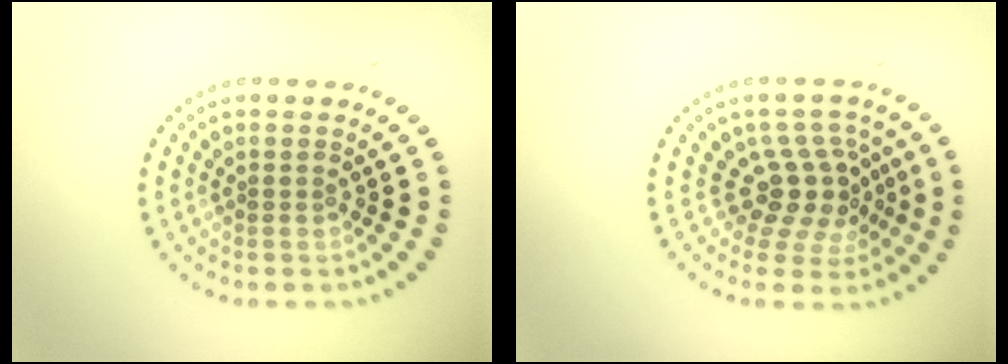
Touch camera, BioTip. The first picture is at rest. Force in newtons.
{"total": 3.9, "press": 2.8, "slide": 2.7}